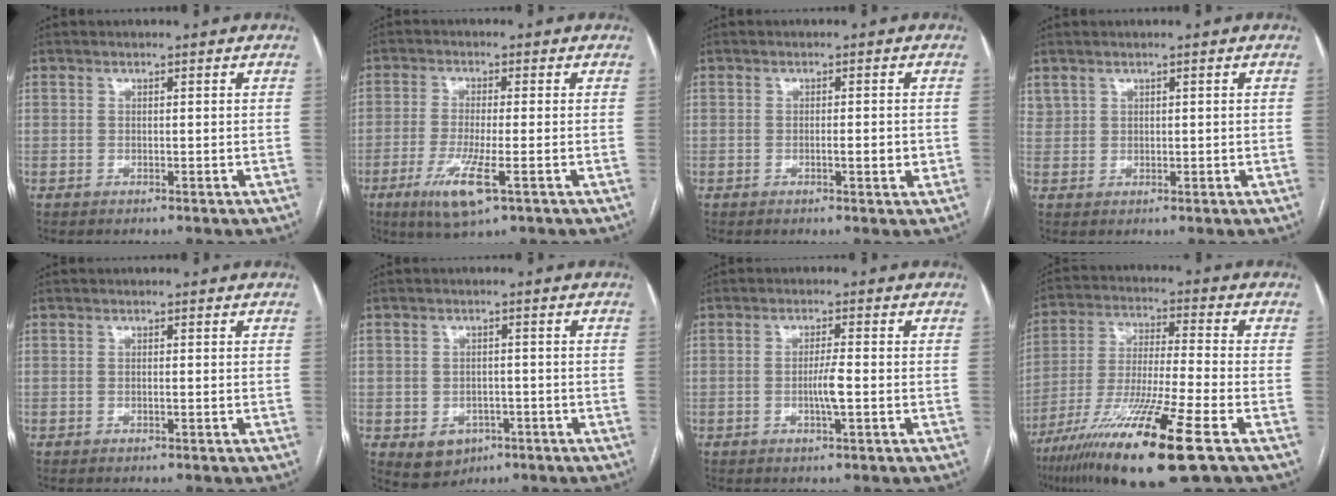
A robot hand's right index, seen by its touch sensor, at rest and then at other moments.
{"total": 7.3, "force": [-3.3, 0.7, 6.5], "torque": [-0.131, -0.020, -0.058]}
{"total": 2.3, "force": [-0.4, 0.5, 2.2], "torque": [-0.035, 0.000, -0.005]}
{"total": 1.8, "force": [1.4, 1.1, 0.4], "torque": [-0.006, 0.009, 0.033]}
{"total": 0.0}
{"total": 5.4, "force": [-2.1, 4.6, 1.9], "torque": [-0.025, 0.004, -0.018]}
{"total": 3.1, "force": [-0.7, -0.1, 3.1], "torque": [-0.058, -0.003, -0.013]}
{"total": 18.4, "force": [-10.1, 0.3, 15.4], "torque": [-0.294, -0.047, -0.183]}